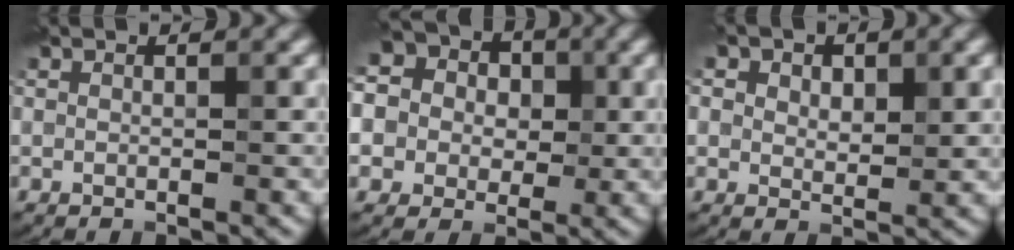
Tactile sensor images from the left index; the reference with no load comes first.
{"total": 12.5, "force": [2.8, 11.1, 4.9], "torque": [-0.137, 0.043, 0.025]}
{"total": 4.7, "force": [2.2, 3.1, 2.8], "torque": [-0.035, 0.009, 0.015]}